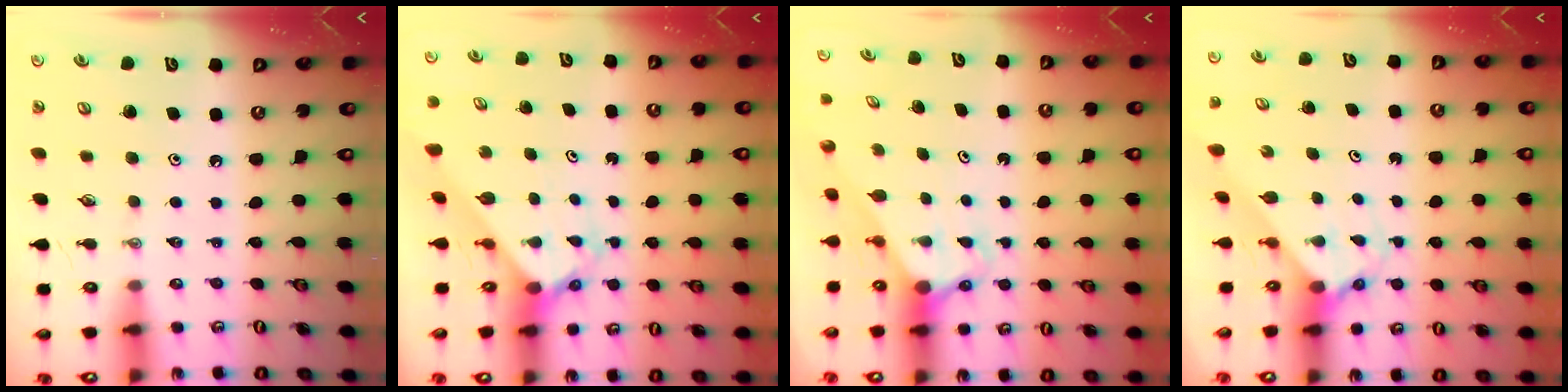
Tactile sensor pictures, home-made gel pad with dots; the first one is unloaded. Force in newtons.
{"total": 2.5, "press": 2.5, "slide": 0.2}
{"total": 3.0, "press": 3.0, "slide": 0.0}
{"total": 2.3, "press": 2.2, "slide": 0.2}